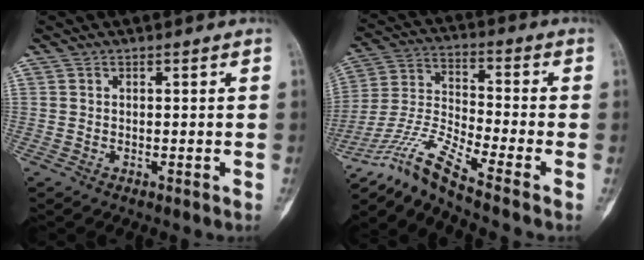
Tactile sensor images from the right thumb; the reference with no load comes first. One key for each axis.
{"total": 11.5, "fx": -9.3, "fy": -1.1, "fz": 6.7, "tx": -0.168, "ty": 0.039, "tz": -0.185}